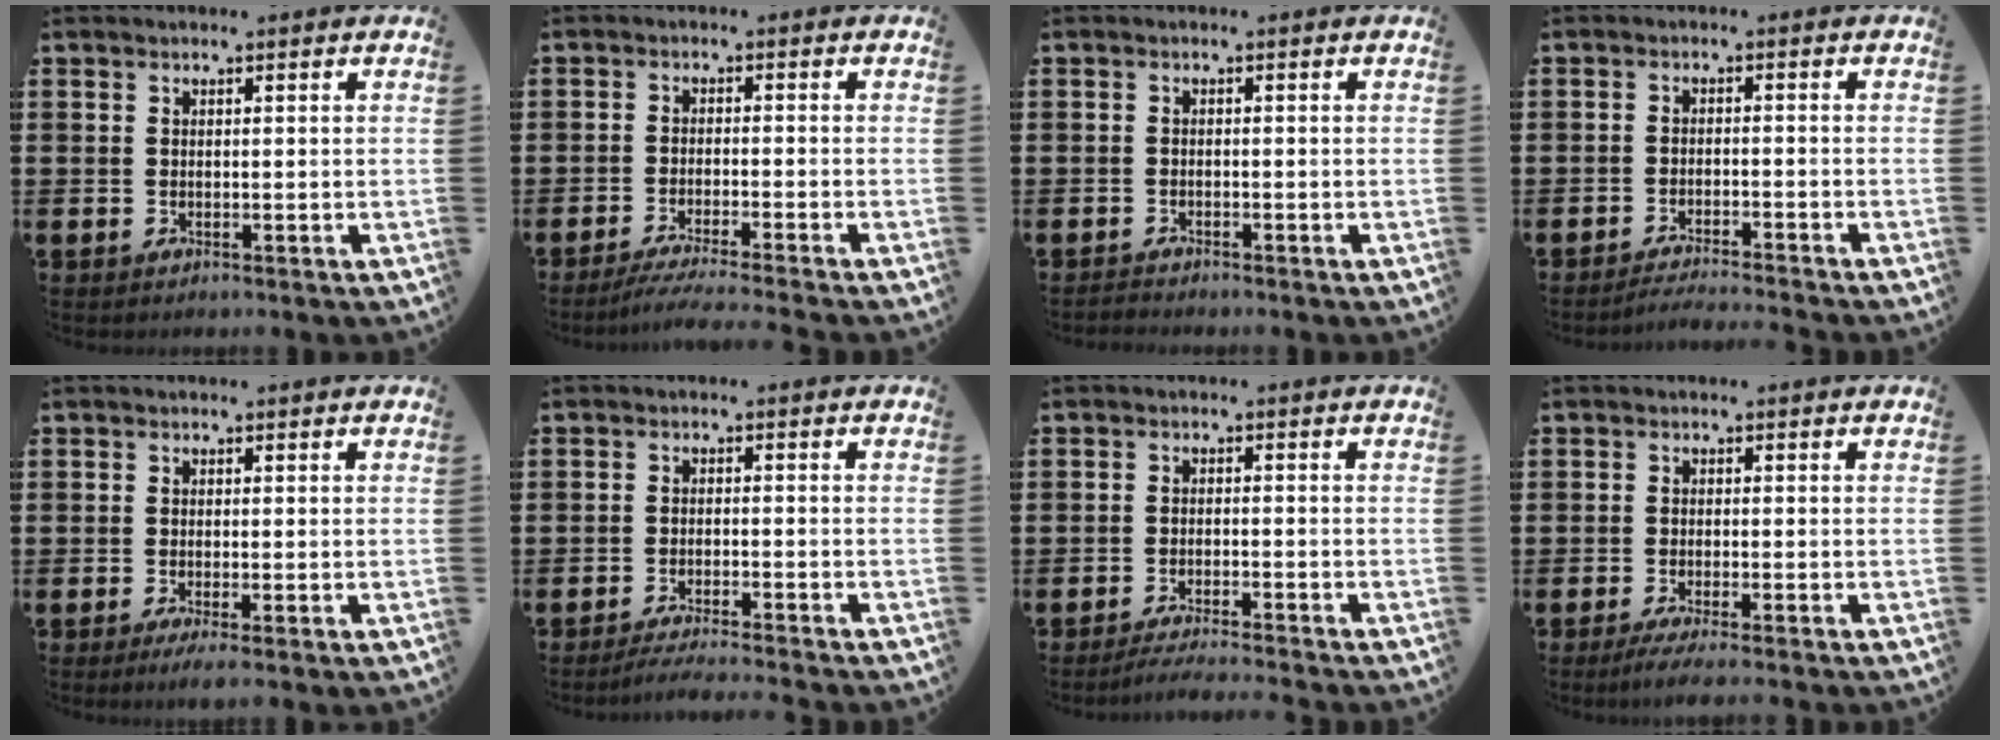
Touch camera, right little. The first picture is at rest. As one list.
[{"total": 2.9, "force": [-2.5, -0.3, 1.5], "torque": [-0.024, -0.005, -0.047]}, {"total": 0.8, "force": [-0.8, 0.0, -0.1], "torque": [0.000, -0.001, -0.017]}, {"total": 1.9, "force": [-1.9, -0.3, 0.3], "torque": [-0.004, 0.003, -0.037]}, {"total": 1.3, "force": [-0.5, 0.1, 1.2], "torque": [-0.020, -0.002, -0.009]}, {"total": 2.2, "force": [-2.0, -0.4, 0.7], "torque": [-0.010, 0.002, -0.039]}, {"total": 2.1, "force": [-1.9, -0.3, 0.7], "torque": [-0.010, 0.003, -0.038]}, {"total": 1.7, "force": [-1.2, 0.0, 1.3], "torque": [-0.019, -0.001, -0.022]}]